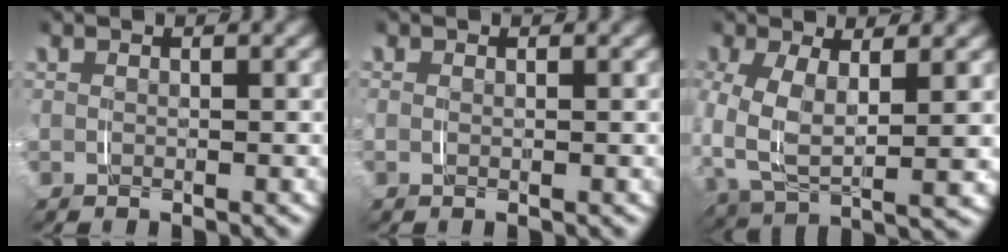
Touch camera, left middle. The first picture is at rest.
{"total": 0.6, "force": [0.3, -0.5, -0.1], "torque": [0.006, 0.000, 0.006]}
{"total": 2.5, "force": [0.7, 0.9, 2.2], "torque": [-0.045, -0.013, 0.012]}